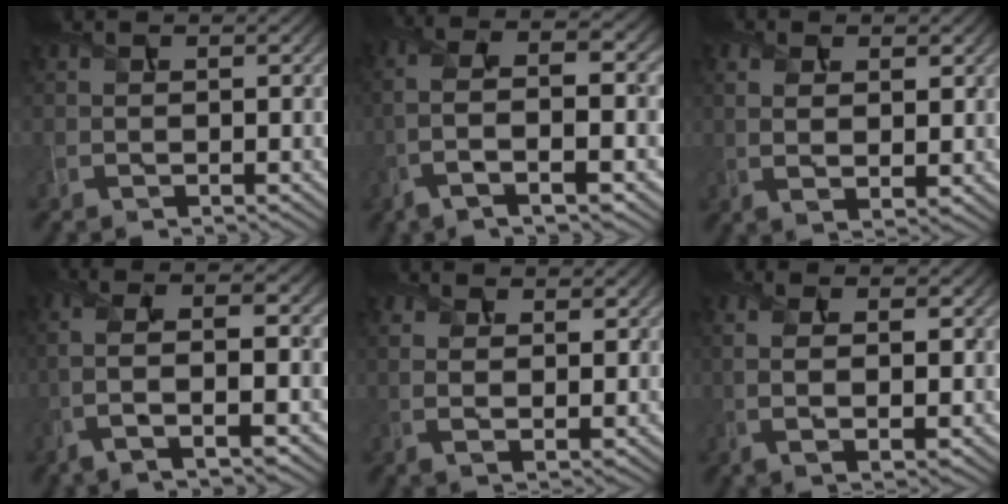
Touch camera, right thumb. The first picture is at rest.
{"total": 8.8, "force": [-1.6, 2.9, 8.2], "torque": [-0.181, 0.018, -0.042]}
{"total": 4.2, "force": [1.3, 1.9, 3.5], "torque": [-0.074, -0.004, 0.025]}
{"total": 8.1, "force": [-1.0, 2.3, 7.7], "torque": [-0.167, 0.011, -0.027]}
{"total": 4.6, "force": [2.0, 2.3, 3.4], "torque": [-0.075, -0.002, 0.037]}
{"total": 5.7, "force": [0.8, 2.0, 5.3], "torque": [-0.108, 0.000, 0.013]}